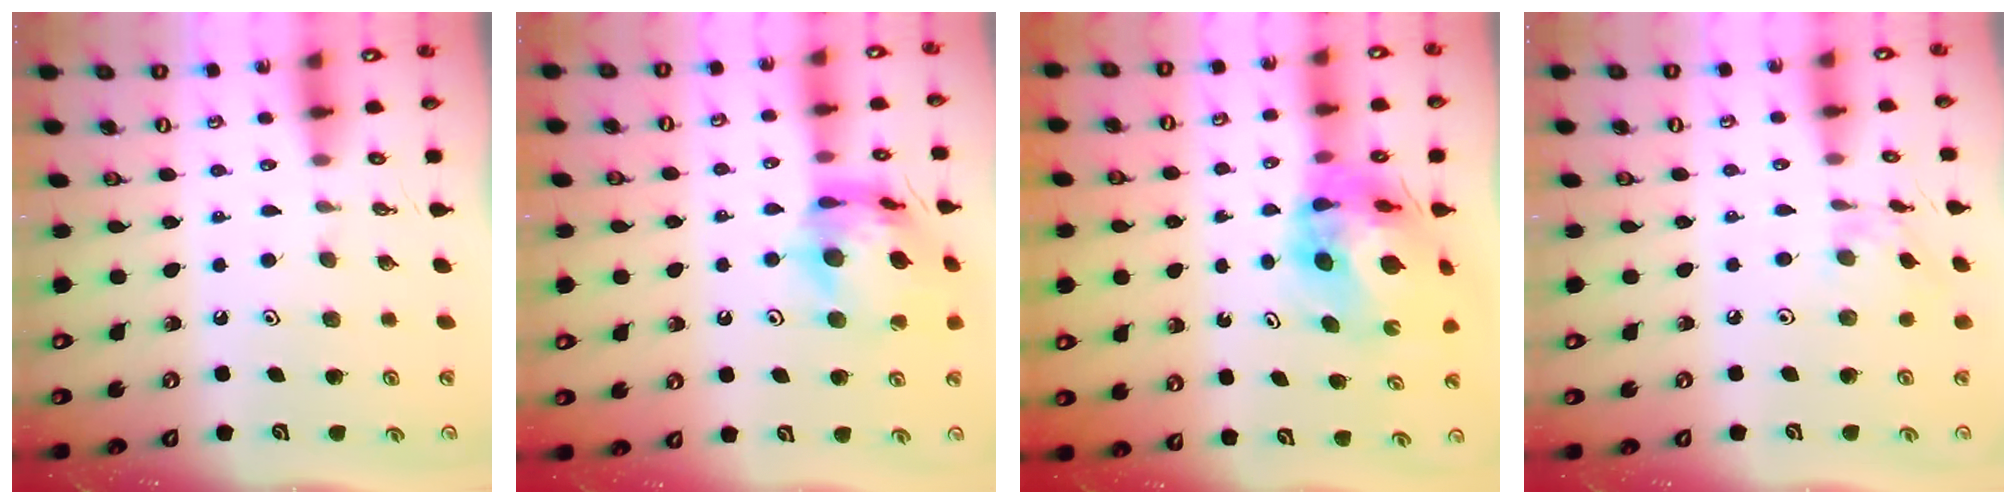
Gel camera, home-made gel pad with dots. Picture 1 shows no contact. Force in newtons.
{"total": 15.6, "press": 15.4, "slide": 1.9}
{"total": 11.8, "press": 11.7, "slide": 1.3}
{"total": 2.2, "press": 2.2, "slide": 0.0}